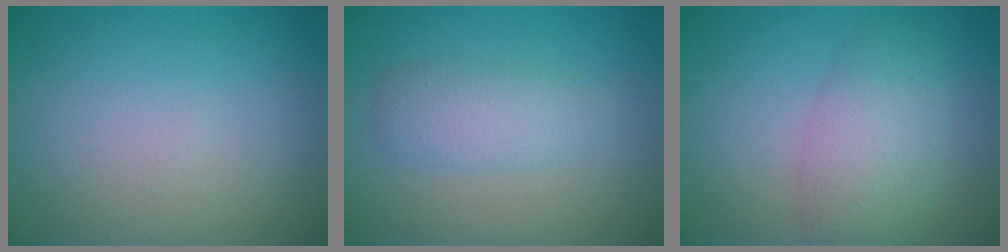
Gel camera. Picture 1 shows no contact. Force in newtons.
{"total": 2.9, "press": 2.9, "slide": 0.1}
{"total": 4.7, "press": 4.7, "slide": 0.1}